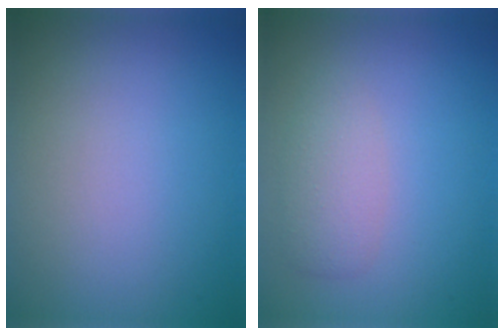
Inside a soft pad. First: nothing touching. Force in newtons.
{"total": 2.3, "press": 2.3, "slide": 0.1}